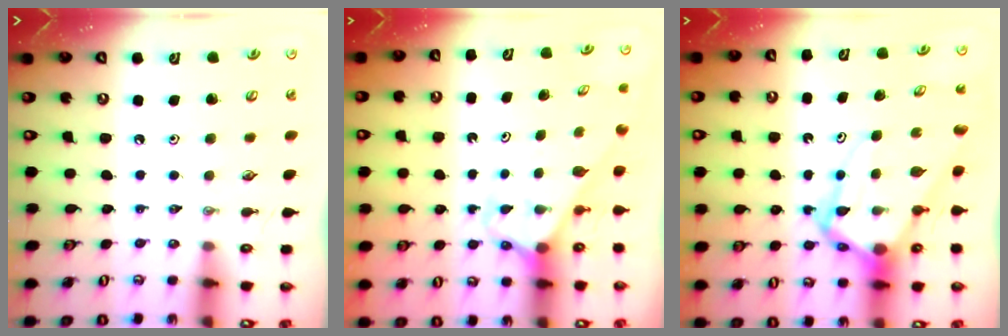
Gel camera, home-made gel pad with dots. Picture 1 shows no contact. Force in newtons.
{"total": 2.6, "press": 2.6, "slide": 0.2}
{"total": 10.2, "press": 10.2, "slide": 1.0}